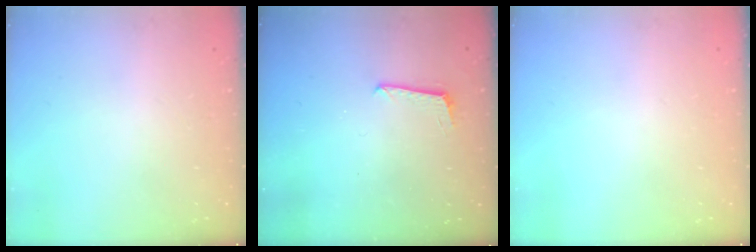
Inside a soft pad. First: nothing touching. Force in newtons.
{"total": 5.8, "press": 5.7, "slide": 0.5}
{"total": 0.0}